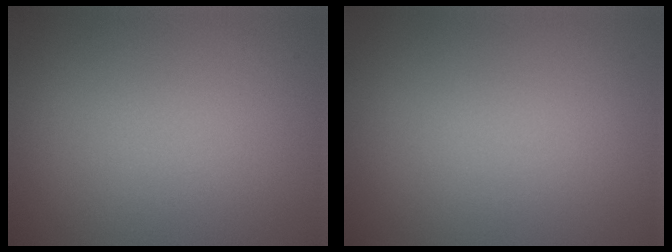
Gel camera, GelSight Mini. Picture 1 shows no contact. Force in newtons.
{"total": 0.0}